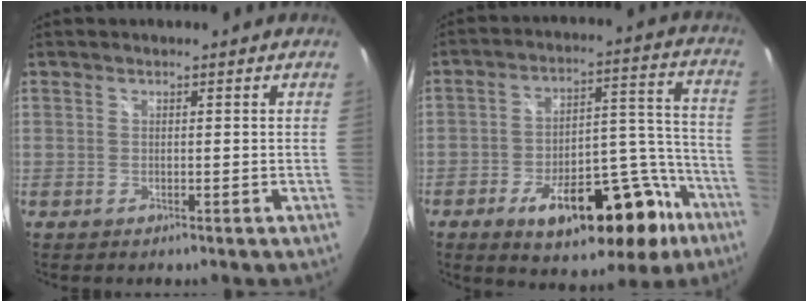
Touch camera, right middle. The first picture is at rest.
{"total": 20.2, "force": [-11.6, 8.6, 14.2], "torque": [-0.214, 0.020, -0.154]}